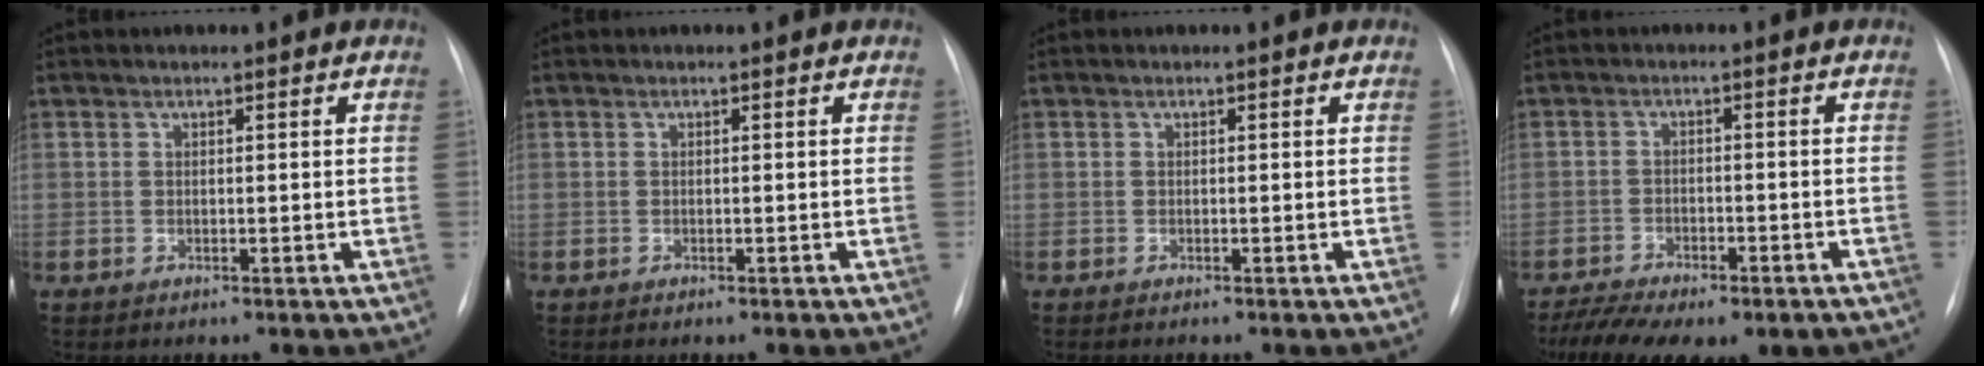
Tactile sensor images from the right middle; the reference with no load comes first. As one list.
[{"total": 0.5, "force": [-0.4, -0.1, 0.3], "torque": [-0.010, -0.004, -0.004]}, {"total": 0.6, "force": [-0.5, 0.0, 0.4], "torque": [-0.004, -0.002, -0.006]}, {"total": 14.4, "force": [-10.7, 5.8, 7.8], "torque": [-0.168, -0.007, -0.149]}]